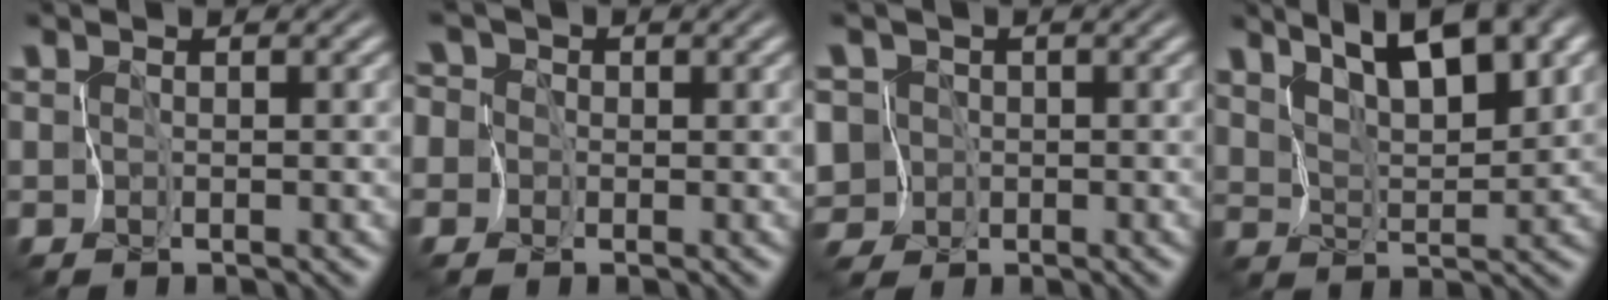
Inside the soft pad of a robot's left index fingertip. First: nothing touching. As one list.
[{"total": 5.9, "force": [-0.9, 5.5, 2.0], "torque": [-0.060, 0.018, -0.065]}, {"total": 7.4, "force": [-2.0, 6.5, 2.8], "torque": [-0.080, 0.022, -0.076]}, {"total": 6.8, "force": [4.9, 1.3, 4.5], "torque": [-0.088, 0.013, 0.072]}]